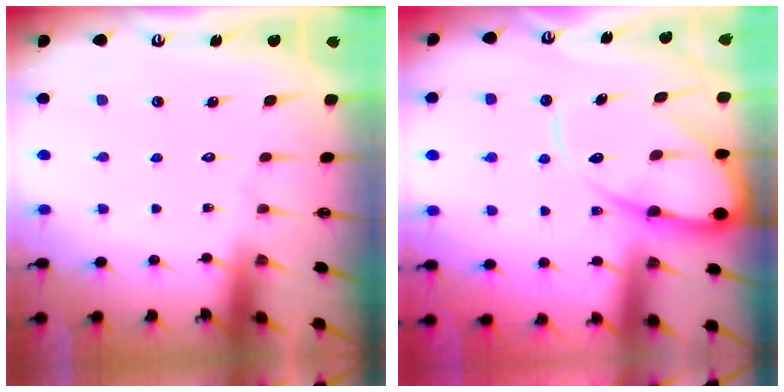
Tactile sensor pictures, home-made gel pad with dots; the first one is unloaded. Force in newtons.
{"total": 14.0, "press": 14.0, "slide": 1.3}